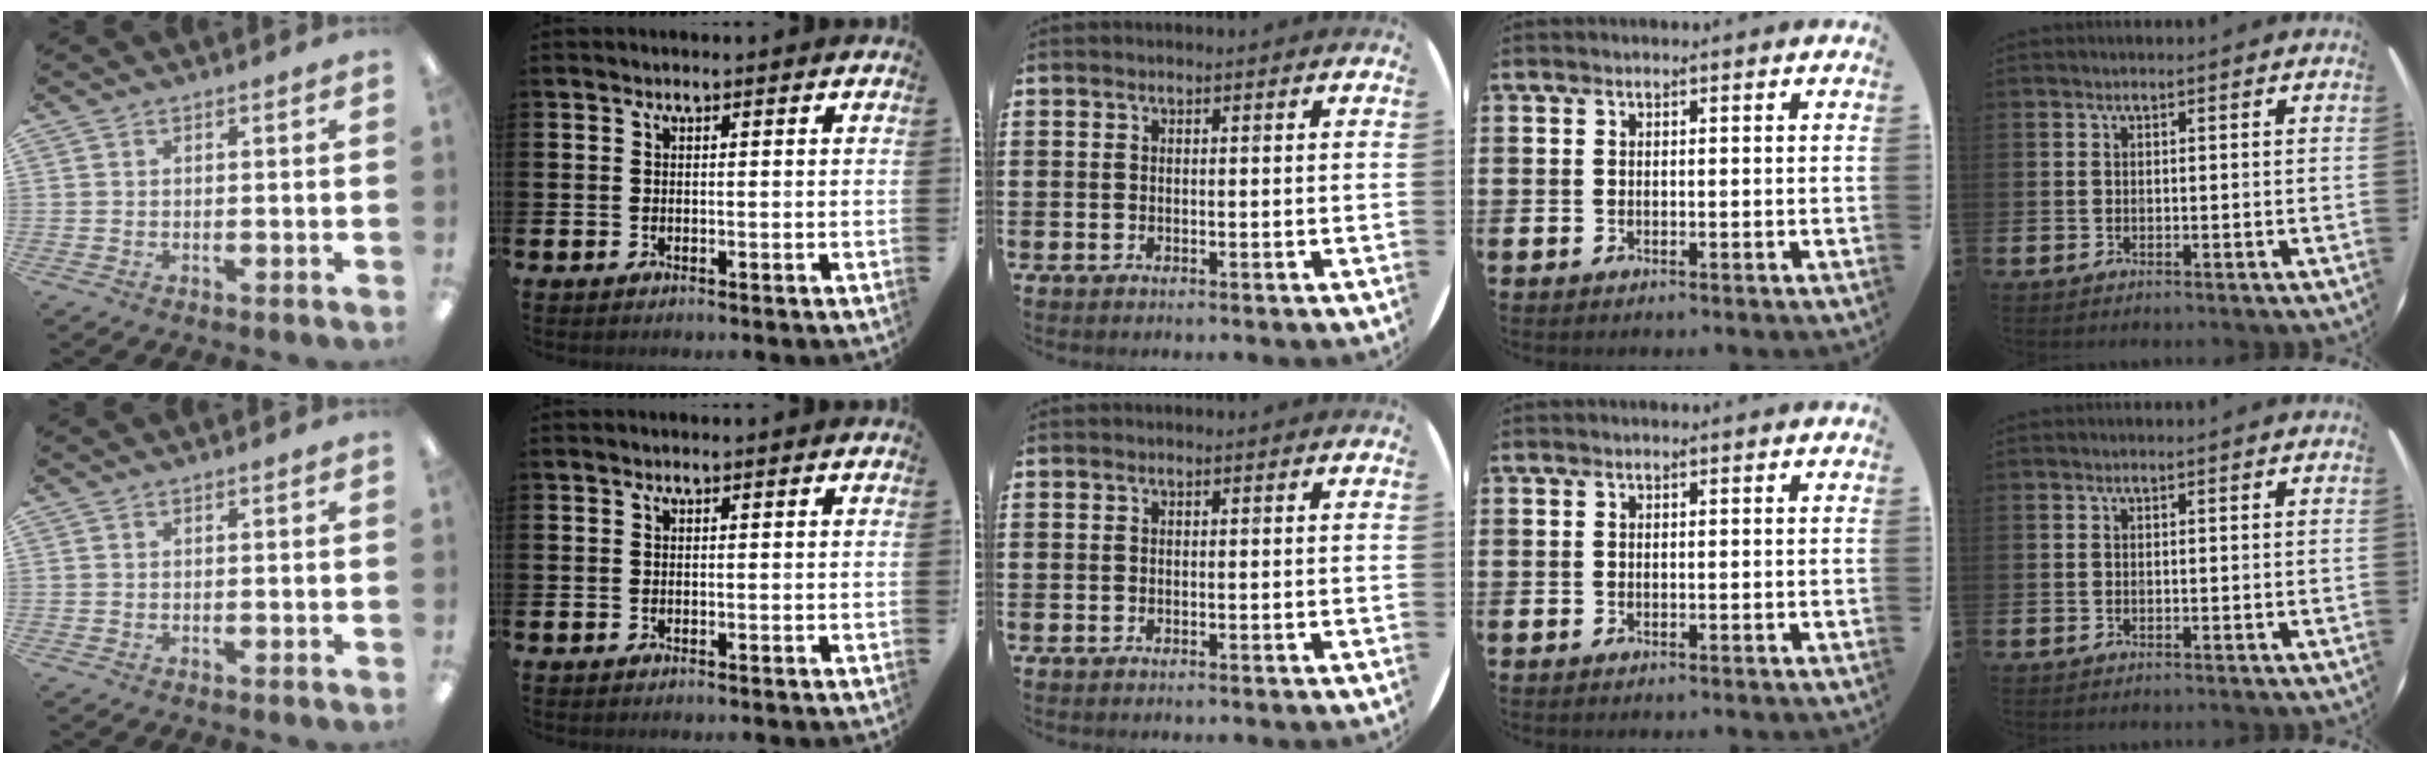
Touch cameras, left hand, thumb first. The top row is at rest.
{}